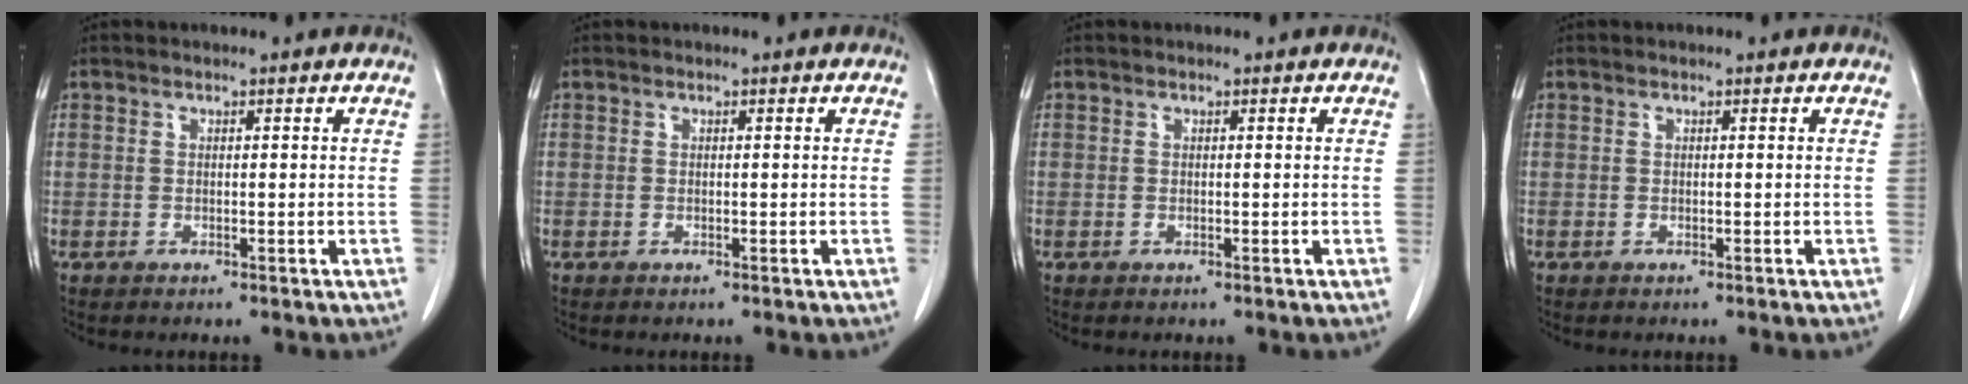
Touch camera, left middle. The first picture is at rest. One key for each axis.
{"total": 0.0}
{"total": 0.0}
{"total": 0.0}